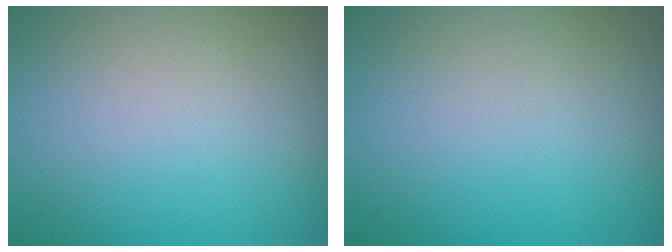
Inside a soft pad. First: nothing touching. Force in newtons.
{"total": 0.0}